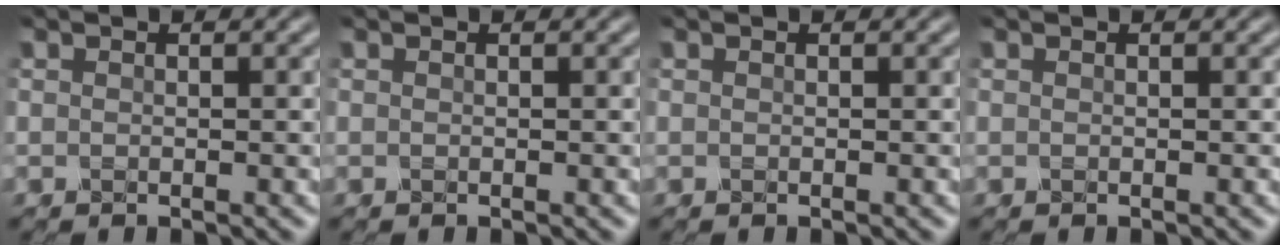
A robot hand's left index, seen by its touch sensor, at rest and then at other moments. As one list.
[{"total": 0.0}, {"total": 0.0}, {"total": 0.0}]